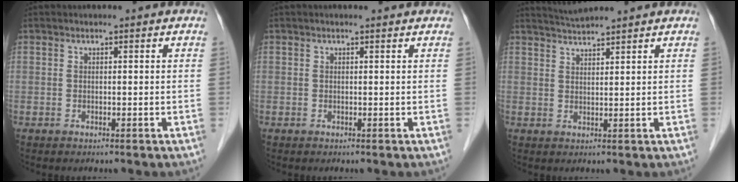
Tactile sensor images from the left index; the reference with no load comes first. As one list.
[{"total": 1.3, "force": [1.2, 0.3, 0.5], "torque": [-0.012, 0.018, 0.012]}, {"total": 3.9, "force": [3.7, -0.7, 0.7], "torque": [-0.014, 0.019, 0.071]}]